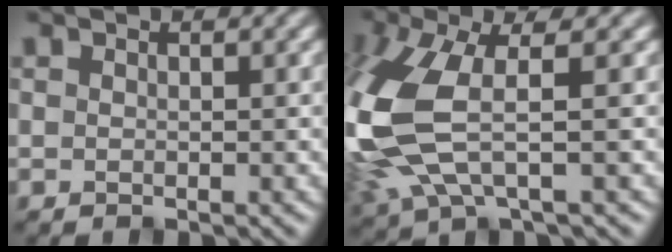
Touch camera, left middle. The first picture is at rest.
{"total": 8.7, "force": [-0.1, 3.6, 7.9], "torque": [-0.224, -0.012, -0.005]}